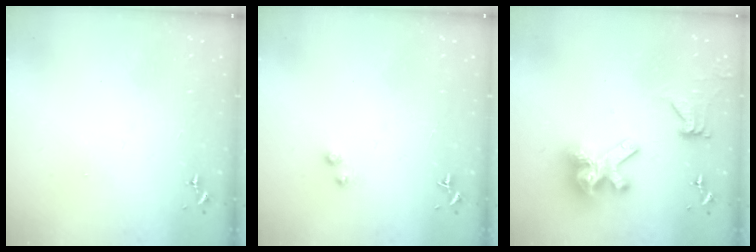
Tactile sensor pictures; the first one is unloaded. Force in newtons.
{"total": 1.0, "press": 1.0, "slide": 0.1}
{"total": 15.3, "press": 15.1, "slide": 2.0}